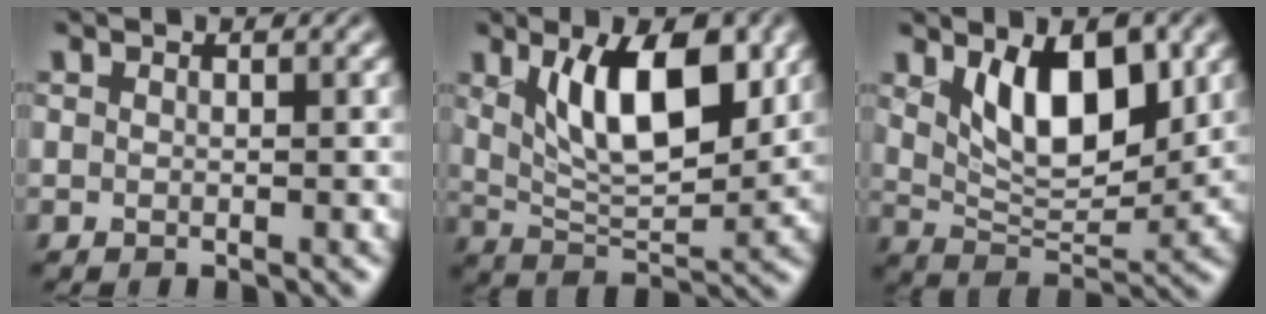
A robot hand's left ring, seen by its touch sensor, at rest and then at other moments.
{"total": 8.3, "force": [2.8, 3.5, 7.1], "torque": [-0.118, -0.007, 0.052]}
{"total": 7.4, "force": [2.6, 3.5, 6.0], "torque": [-0.101, -0.009, 0.050]}